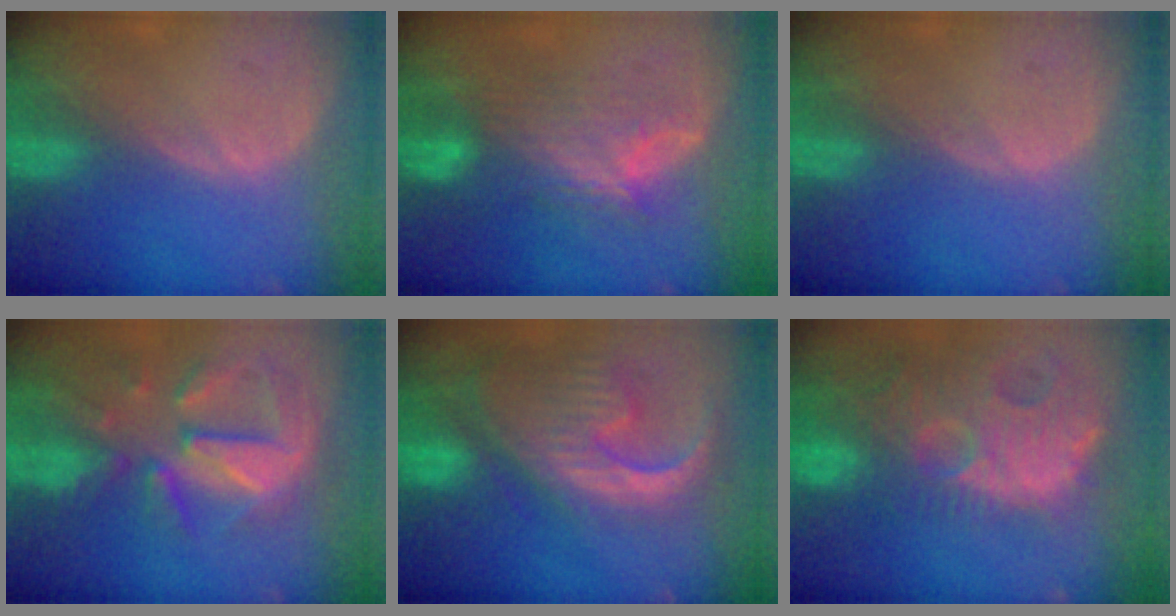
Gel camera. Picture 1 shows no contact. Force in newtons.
{"total": 7.7, "press": 7.4, "slide": 2.2}
{"total": 0.0}
{"total": 11.1, "press": 9.8, "slide": 5.4}
{"total": 13.1, "press": 11.2, "slide": 6.7}
{"total": 14.6, "press": 12.6, "slide": 7.3}